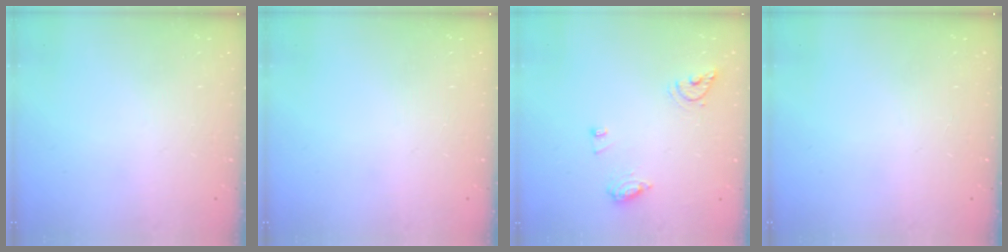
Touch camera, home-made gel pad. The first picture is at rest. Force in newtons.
{"total": 0.0}
{"total": 8.3, "press": 8.2, "slide": 0.9}
{"total": 0.0}